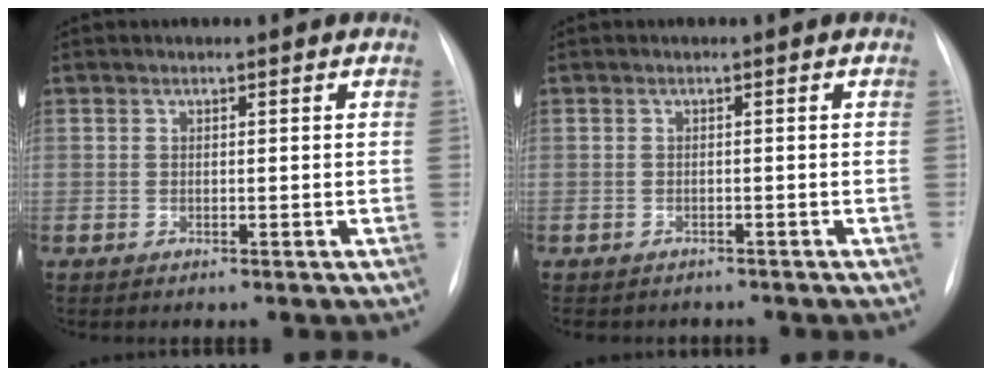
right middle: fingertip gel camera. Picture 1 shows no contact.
{"total": 4.1, "force": [-3.6, 1.7, 0.8], "torque": [-0.011, -0.001, -0.042]}